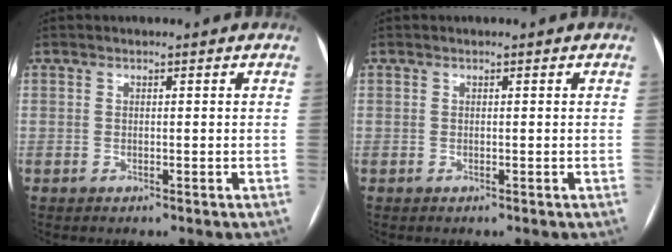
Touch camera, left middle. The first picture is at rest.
{"total": 0.0}